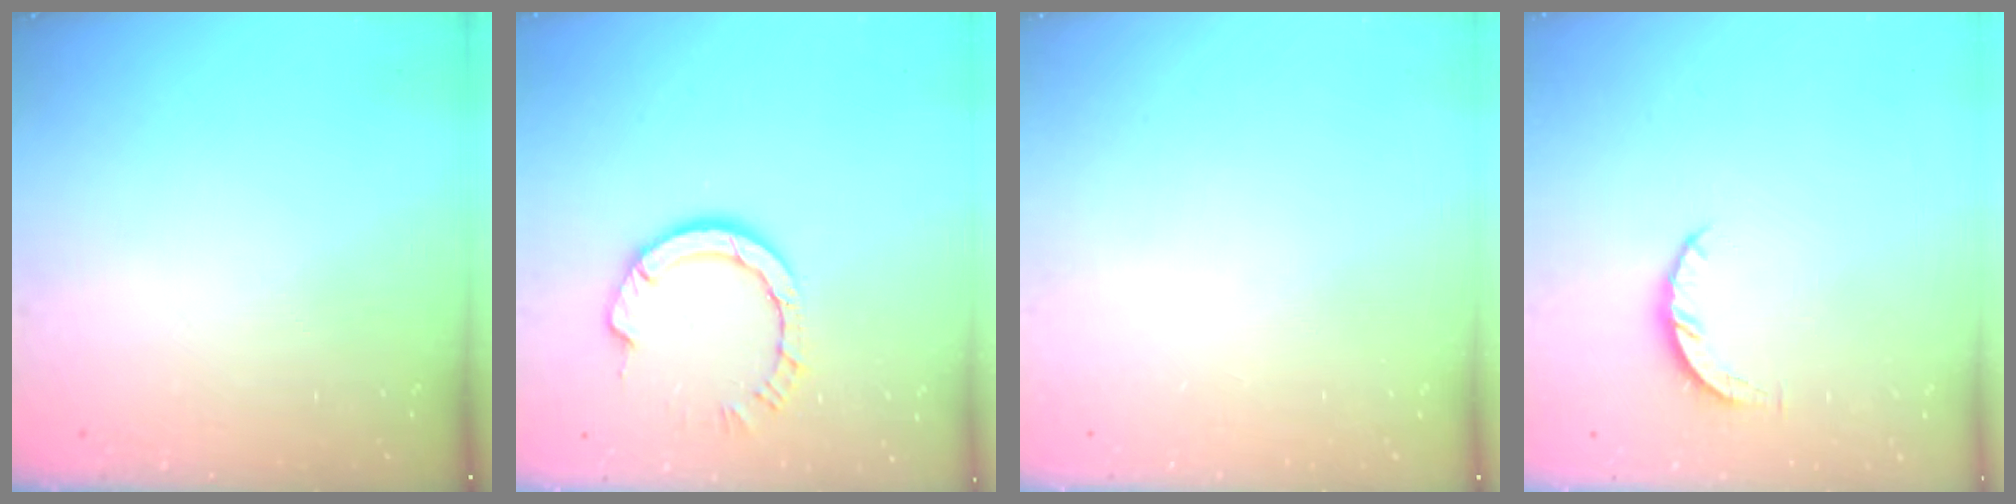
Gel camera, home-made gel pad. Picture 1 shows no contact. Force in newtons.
{"total": 8.3, "press": 8.3, "slide": 0.9}
{"total": 0.0}
{"total": 4.3, "press": 4.3, "slide": 0.5}